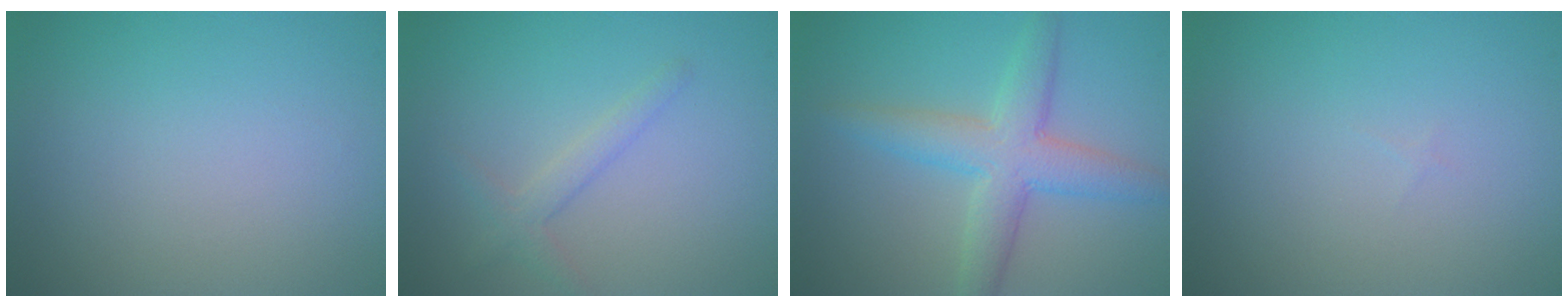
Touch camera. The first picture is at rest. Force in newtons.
{"total": 1.7, "press": 1.7, "slide": 0.2}
{"total": 5.1, "press": 5.1, "slide": 0.2}
{"total": 0.0}